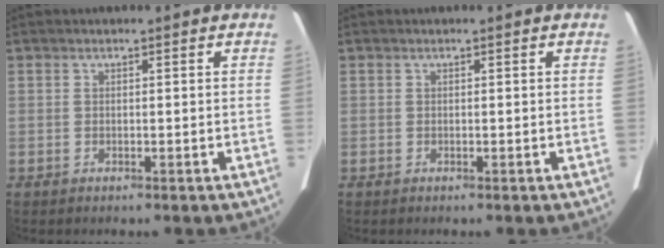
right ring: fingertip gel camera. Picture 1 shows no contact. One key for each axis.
{"total": 0.0}